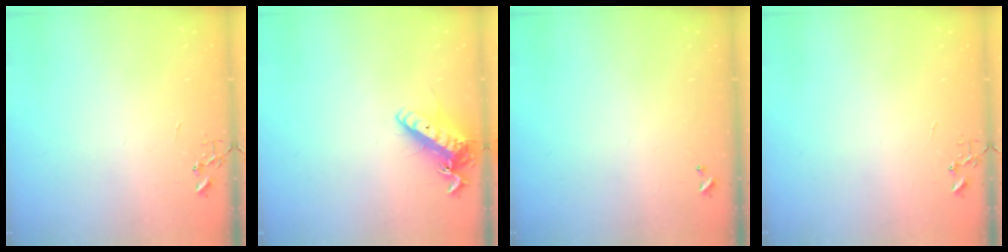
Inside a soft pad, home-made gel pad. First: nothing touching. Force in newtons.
{"total": 14.0, "press": 13.9, "slide": 2.0}
{"total": 0.0}
{"total": 0.0}